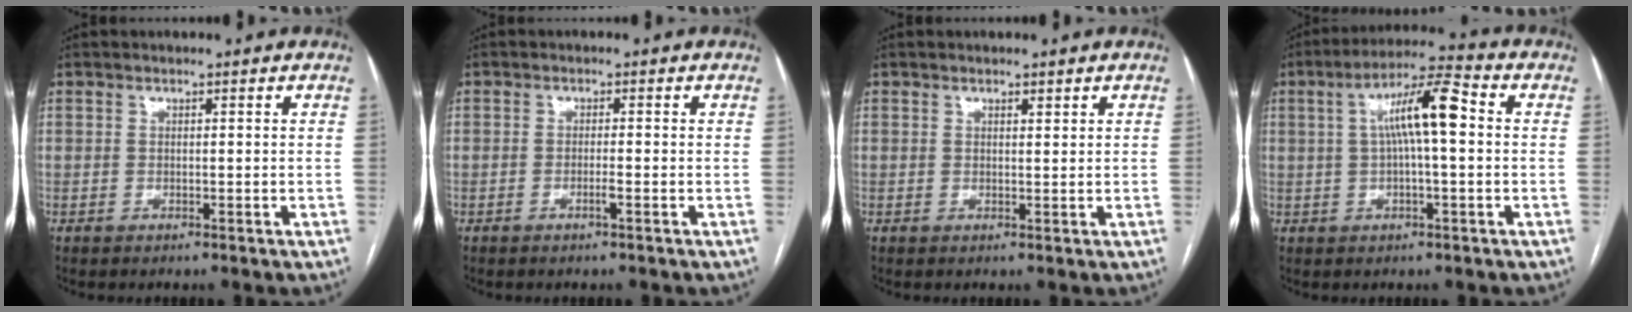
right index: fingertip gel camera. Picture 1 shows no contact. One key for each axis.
{"total": 1.3, "fx": -0.7, "fy": -0.2, "fz": 1.1, "tx": -0.022, "ty": 0.000, "tz": -0.013}
{"total": 0.8, "fx": 0.6, "fy": 0.2, "fz": 0.5, "tx": -0.011, "ty": -0.001, "tz": 0.011}
{"total": 9.6, "fx": 1.2, "fy": 1.4, "fz": 9.5, "tx": -0.170, "ty": 0.029, "tz": 0.017}